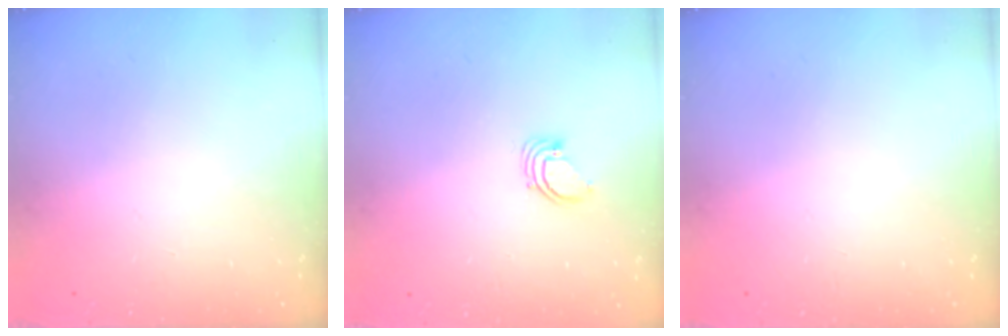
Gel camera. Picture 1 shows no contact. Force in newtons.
{"total": 2.5, "press": 2.5, "slide": 0.1}
{"total": 0.0}